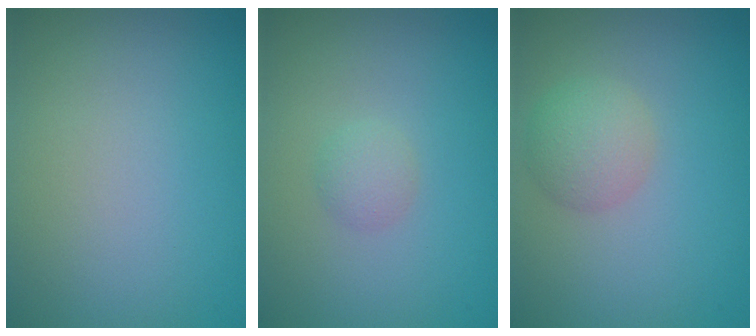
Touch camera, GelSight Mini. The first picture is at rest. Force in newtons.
{"total": 1.2, "press": 1.2, "slide": 0.0}
{"total": 2.7, "press": 2.7, "slide": 0.2}